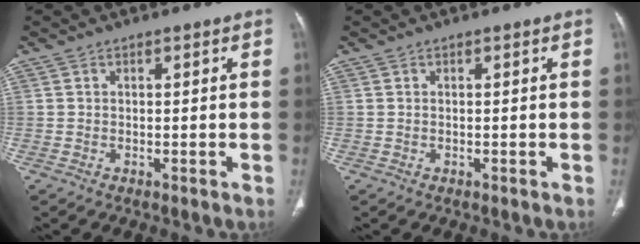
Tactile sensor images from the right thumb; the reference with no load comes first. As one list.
[{"total": 0.0}]